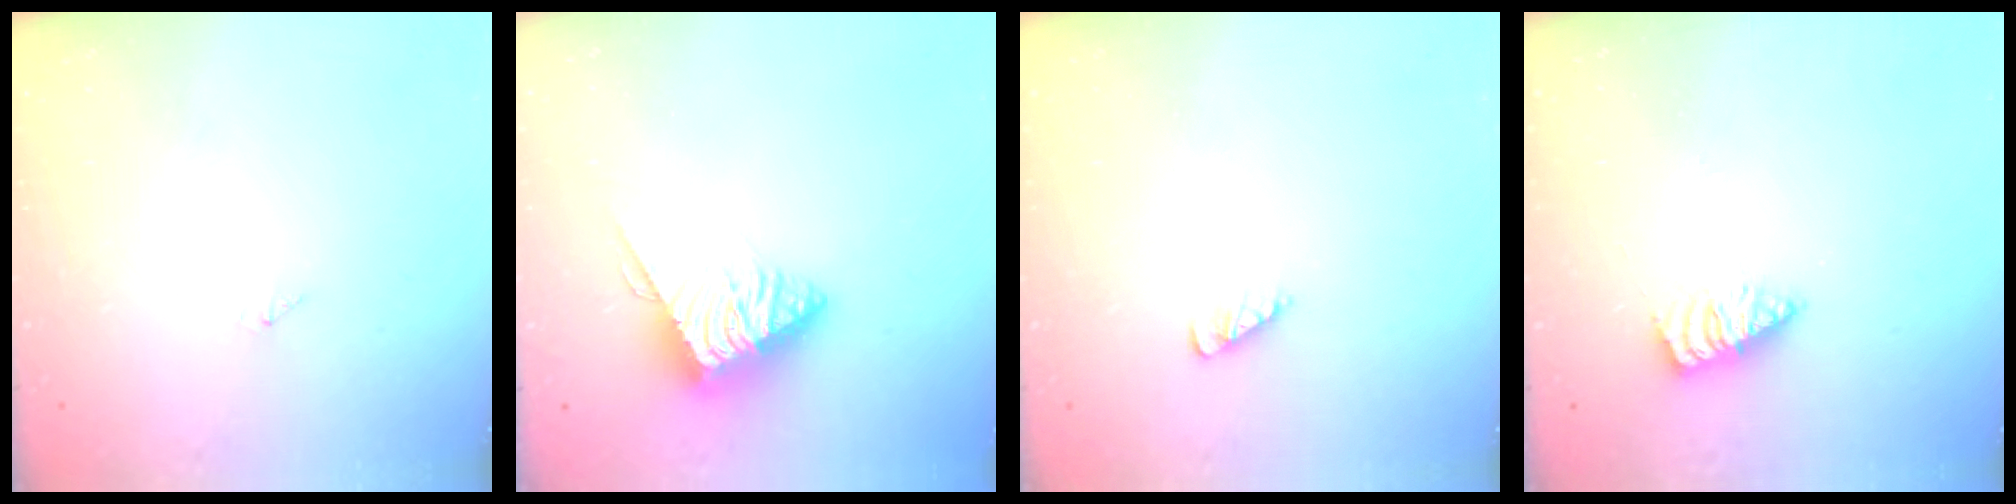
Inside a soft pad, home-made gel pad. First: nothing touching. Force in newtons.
{"total": 5.3, "press": 5.3, "slide": 0.8}
{"total": 2.1, "press": 2.1, "slide": 0.3}
{"total": 2.5, "press": 2.5, "slide": 0.3}